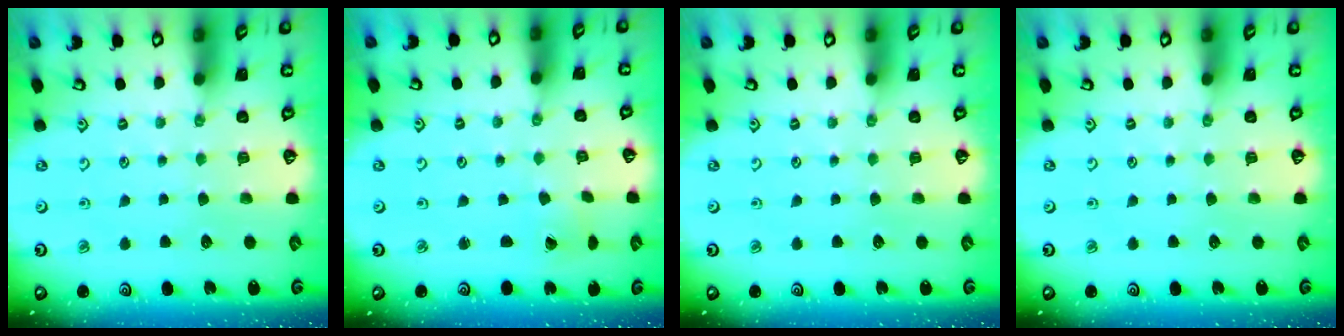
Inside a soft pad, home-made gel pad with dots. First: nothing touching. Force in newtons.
{"total": 1.4, "press": 1.4, "slide": 0.1}
{"total": 0.0}
{"total": 0.0}